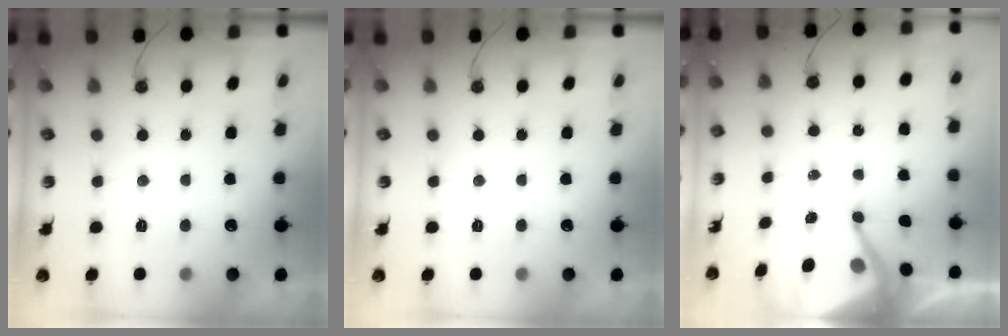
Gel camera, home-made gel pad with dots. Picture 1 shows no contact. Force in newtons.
{"total": 0.0}
{"total": 10.5, "press": 10.5, "slide": 0.7}